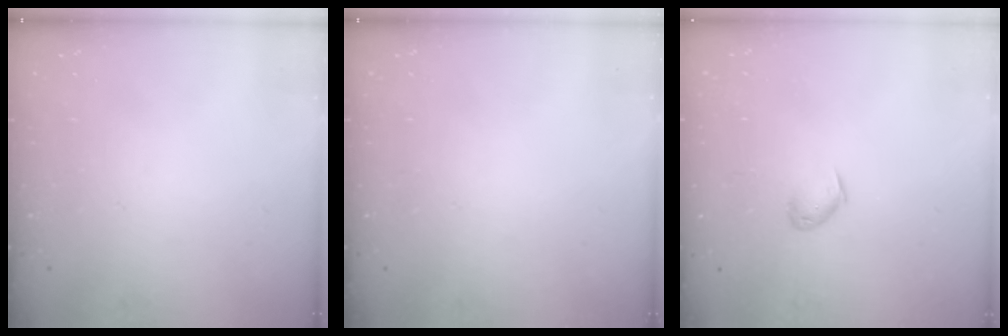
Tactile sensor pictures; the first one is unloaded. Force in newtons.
{"total": 0.0}
{"total": 3.8, "press": 3.7, "slide": 0.8}